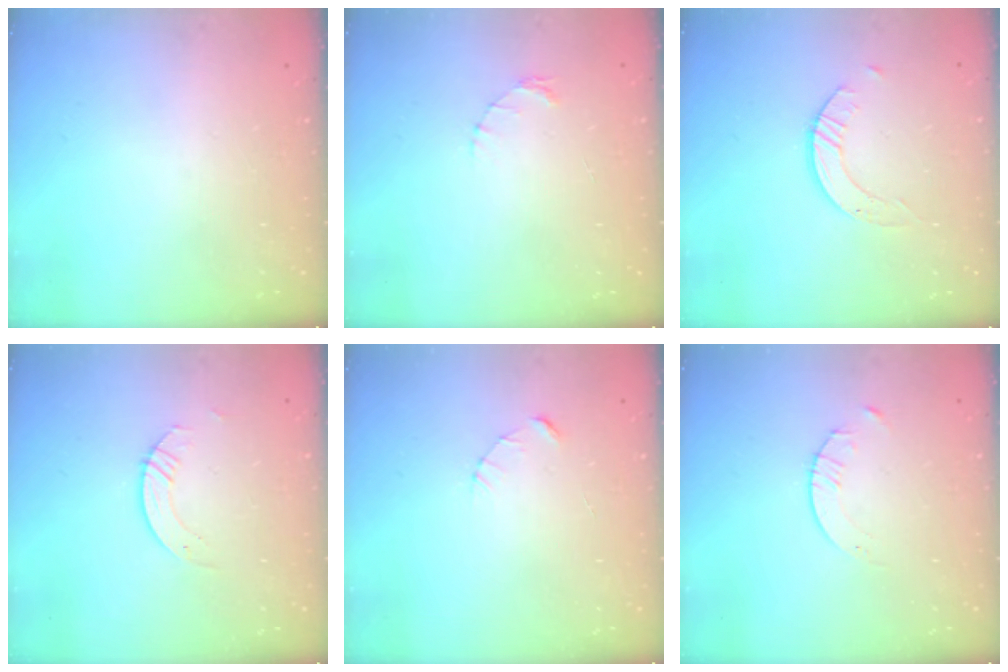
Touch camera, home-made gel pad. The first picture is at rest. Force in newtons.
{"total": 1.6, "press": 1.5, "slide": 0.3}
{"total": 2.6, "press": 2.5, "slide": 0.3}
{"total": 2.2, "press": 2.2, "slide": 0.2}
{"total": 2.3, "press": 2.3, "slide": 0.3}
{"total": 2.1, "press": 2.1, "slide": 0.3}